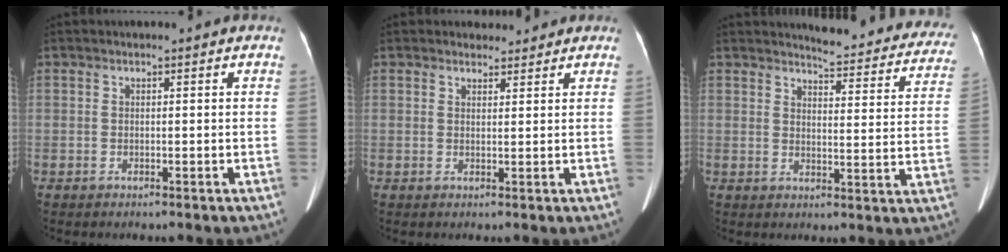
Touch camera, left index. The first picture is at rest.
{"total": 2.1, "force": [1.9, 1.0, -0.1], "torque": [-0.001, 0.004, 0.029]}
{"total": 17.4, "force": [16.4, 3.0, 5.0], "torque": [-0.036, -0.061, 0.168]}